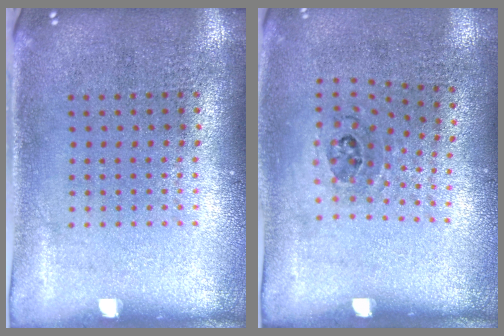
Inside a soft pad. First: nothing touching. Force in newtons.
{"total": 1.1, "press": 0.7, "slide": 0.8}